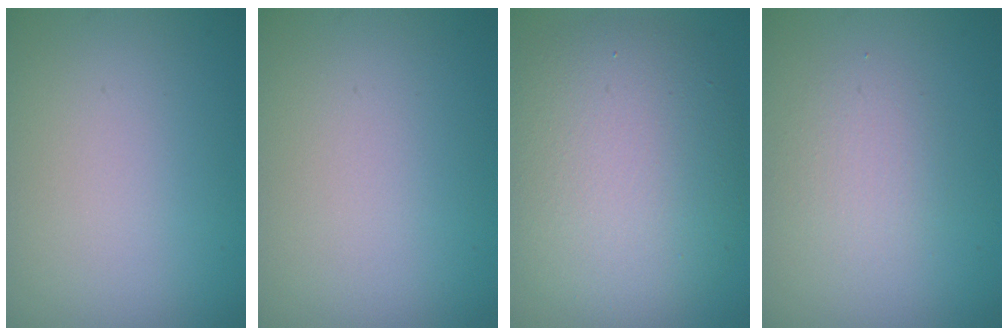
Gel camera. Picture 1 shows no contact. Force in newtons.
{"total": 0.0}
{"total": 10.5, "press": 10.5, "slide": 0.1}
{"total": 1.9, "press": 1.9, "slide": 0.0}